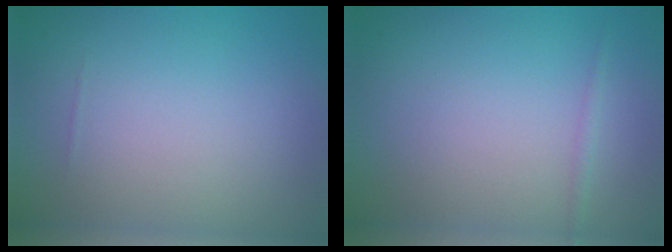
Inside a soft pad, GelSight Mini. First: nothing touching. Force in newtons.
{"total": 0.8, "press": 0.8, "slide": 0.0}